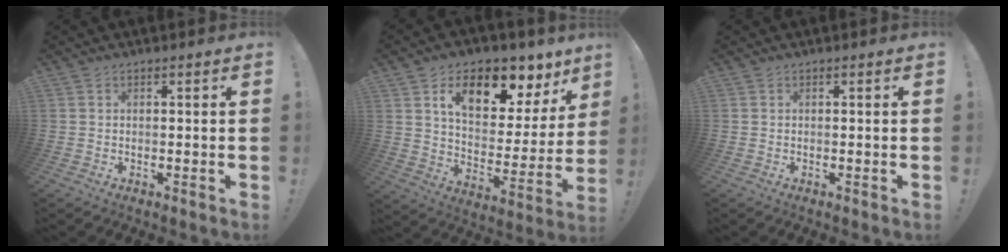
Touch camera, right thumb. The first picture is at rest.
{"total": 16.0, "force": [9.4, 8.0, 10.2], "torque": [-0.151, -0.059, 0.157]}
{"total": 0.0}